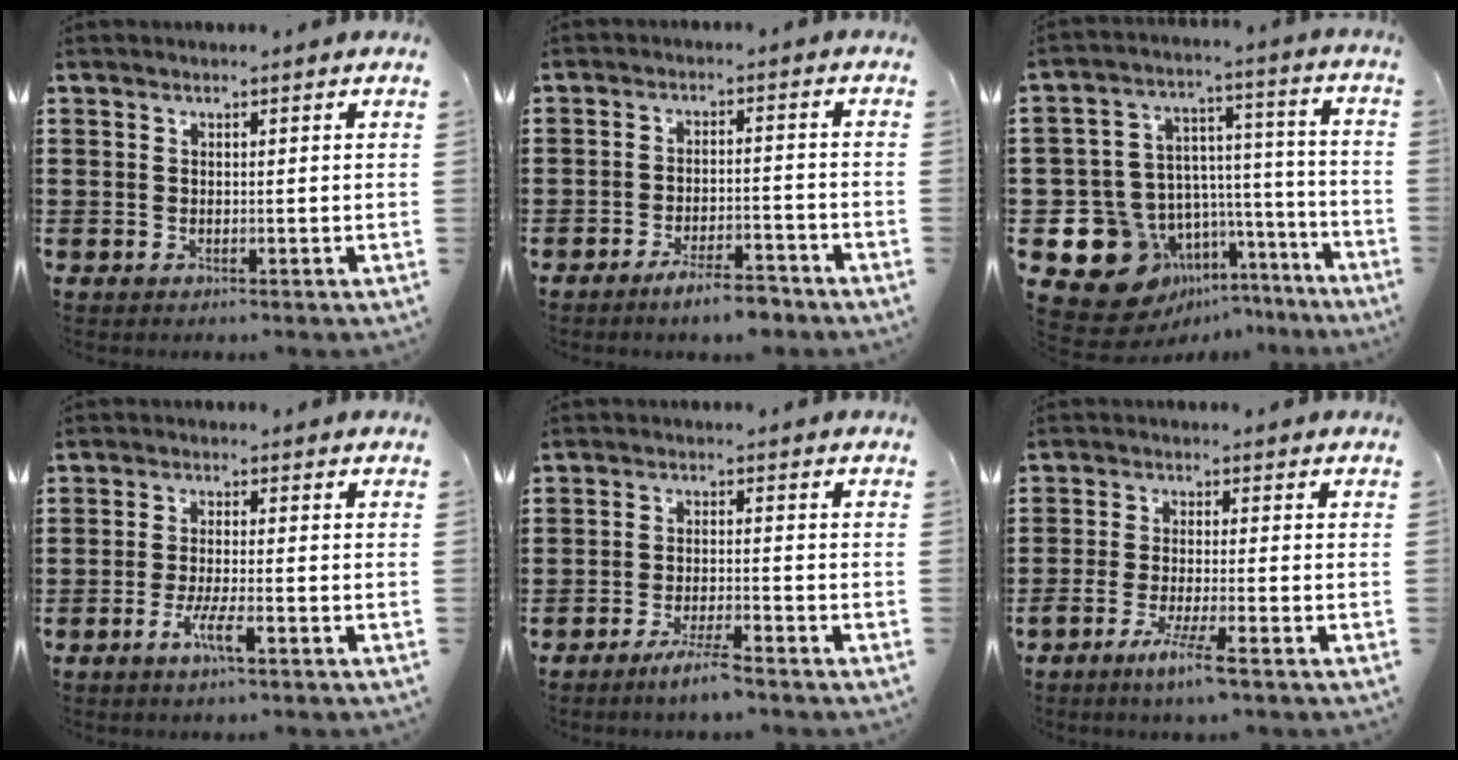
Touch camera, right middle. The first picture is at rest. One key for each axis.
{"total": 5.3, "fx": -4.5, "fy": 0.6, "fz": 2.8, "tx": -0.050, "ty": 0.000, "tz": -0.083}
{"total": 12.4, "fx": -9.4, "fy": 7.9, "fz": 1.7, "tx": -0.069, "ty": 0.010, "tz": -0.167}
{"total": 4.2, "fx": -2.1, "fy": 0.6, "fz": 3.6, "tx": -0.077, "ty": -0.008, "tz": -0.042}
{"total": 4.0, "fx": -3.2, "fy": 0.1, "fz": 2.5, "tx": -0.047, "ty": -0.002, "tz": -0.057}
{"total": 4.8, "fx": -3.2, "fy": -0.2, "fz": 3.6, "tx": -0.072, "ty": -0.013, "tz": -0.058}